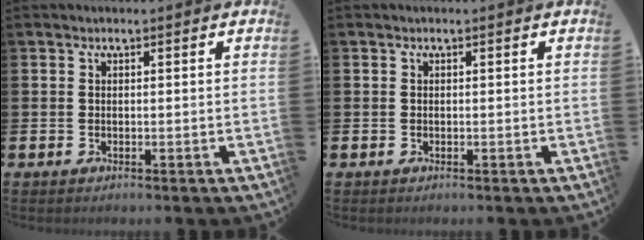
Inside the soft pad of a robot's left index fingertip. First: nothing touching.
{"total": 0.0}